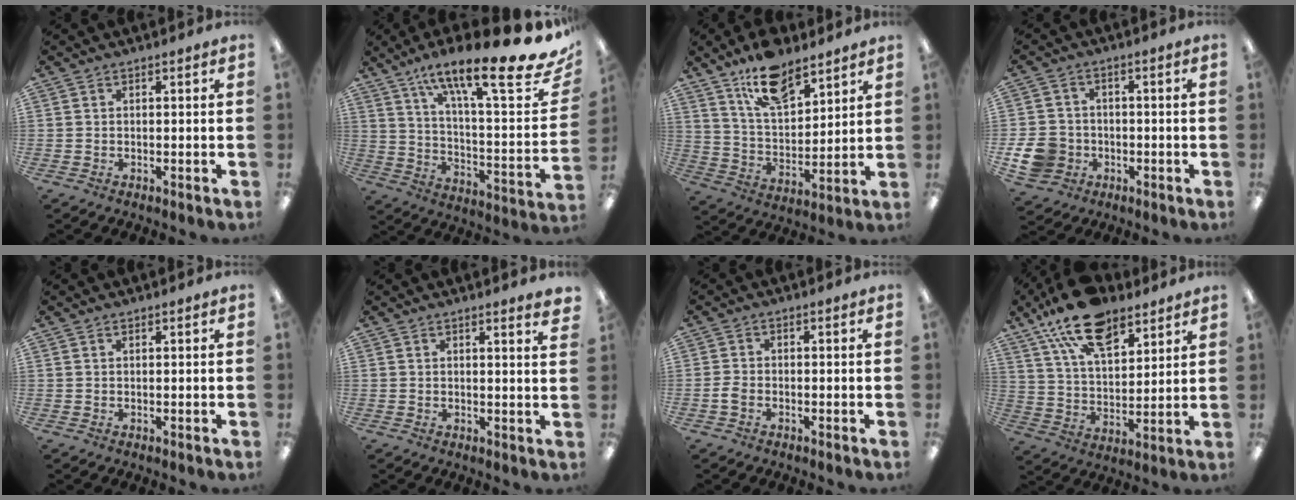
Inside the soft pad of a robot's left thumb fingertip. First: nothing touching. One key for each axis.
{"total": 22.8, "fx": 15.9, "fy": 4.4, "fz": 15.7, "tx": -0.232, "ty": -0.108, "tz": 0.250}
{"total": 13.8, "fx": 10.3, "fy": 5.9, "fz": 6.9, "tx": -0.124, "ty": -0.050, "tz": 0.187}
{"total": 8.6, "fx": -2.4, "fy": 7.5, "fz": 3.5, "tx": -0.085, "ty": 0.021, "tz": -0.041}
{"total": 0.5, "fx": 0.5, "fy": 0.2, "fz": 0.2, "tx": -0.004, "ty": 0.001, "tz": 0.009}
{"total": 2.3, "fx": 1.9, "fy": -0.2, "fz": 1.2, "tx": -0.012, "ty": -0.012, "tz": 0.031}
{"total": 2.1, "fx": -0.9, "fy": 1.3, "fz": 1.3, "tx": -0.030, "ty": 0.001, "tz": -0.017}
{"total": 17.7, "fx": 12.0, "fy": 8.6, "fz": 9.7, "tx": -0.177, "ty": -0.053, "tz": 0.216}